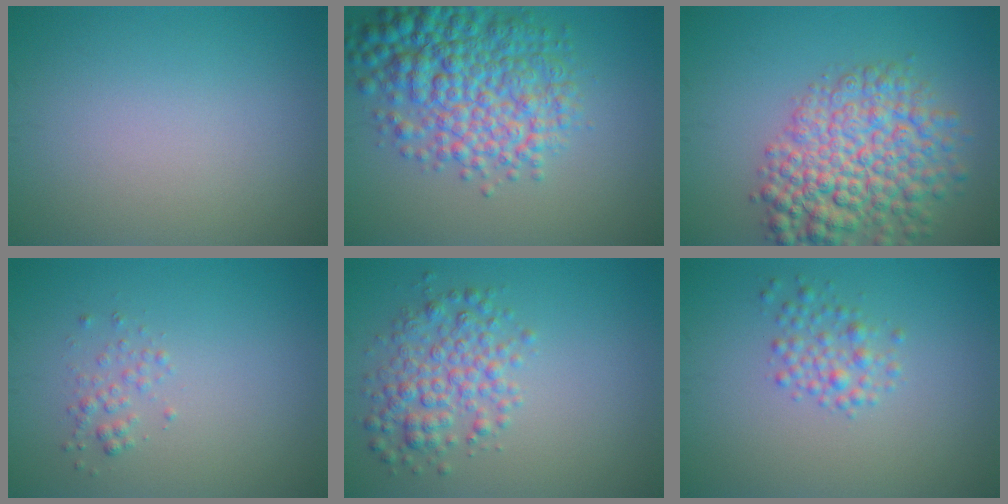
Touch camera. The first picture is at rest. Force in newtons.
{"total": 8.2, "press": 8.2, "slide": 0.2}
{"total": 8.4, "press": 8.4, "slide": 0.3}
{"total": 1.2, "press": 1.2, "slide": 0.1}
{"total": 3.9, "press": 3.9, "slide": 0.1}
{"total": 2.1, "press": 2.1, "slide": 0.1}